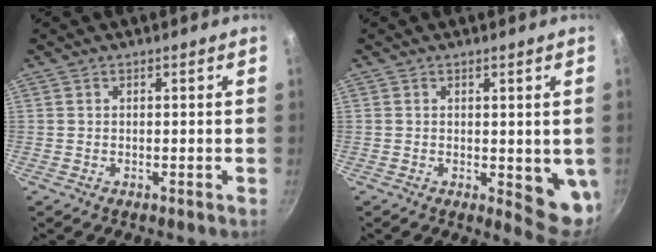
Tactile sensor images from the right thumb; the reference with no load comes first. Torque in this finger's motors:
{"motor_torque": [0.97, 1.12, -0.18, 0.03, 0.16]}